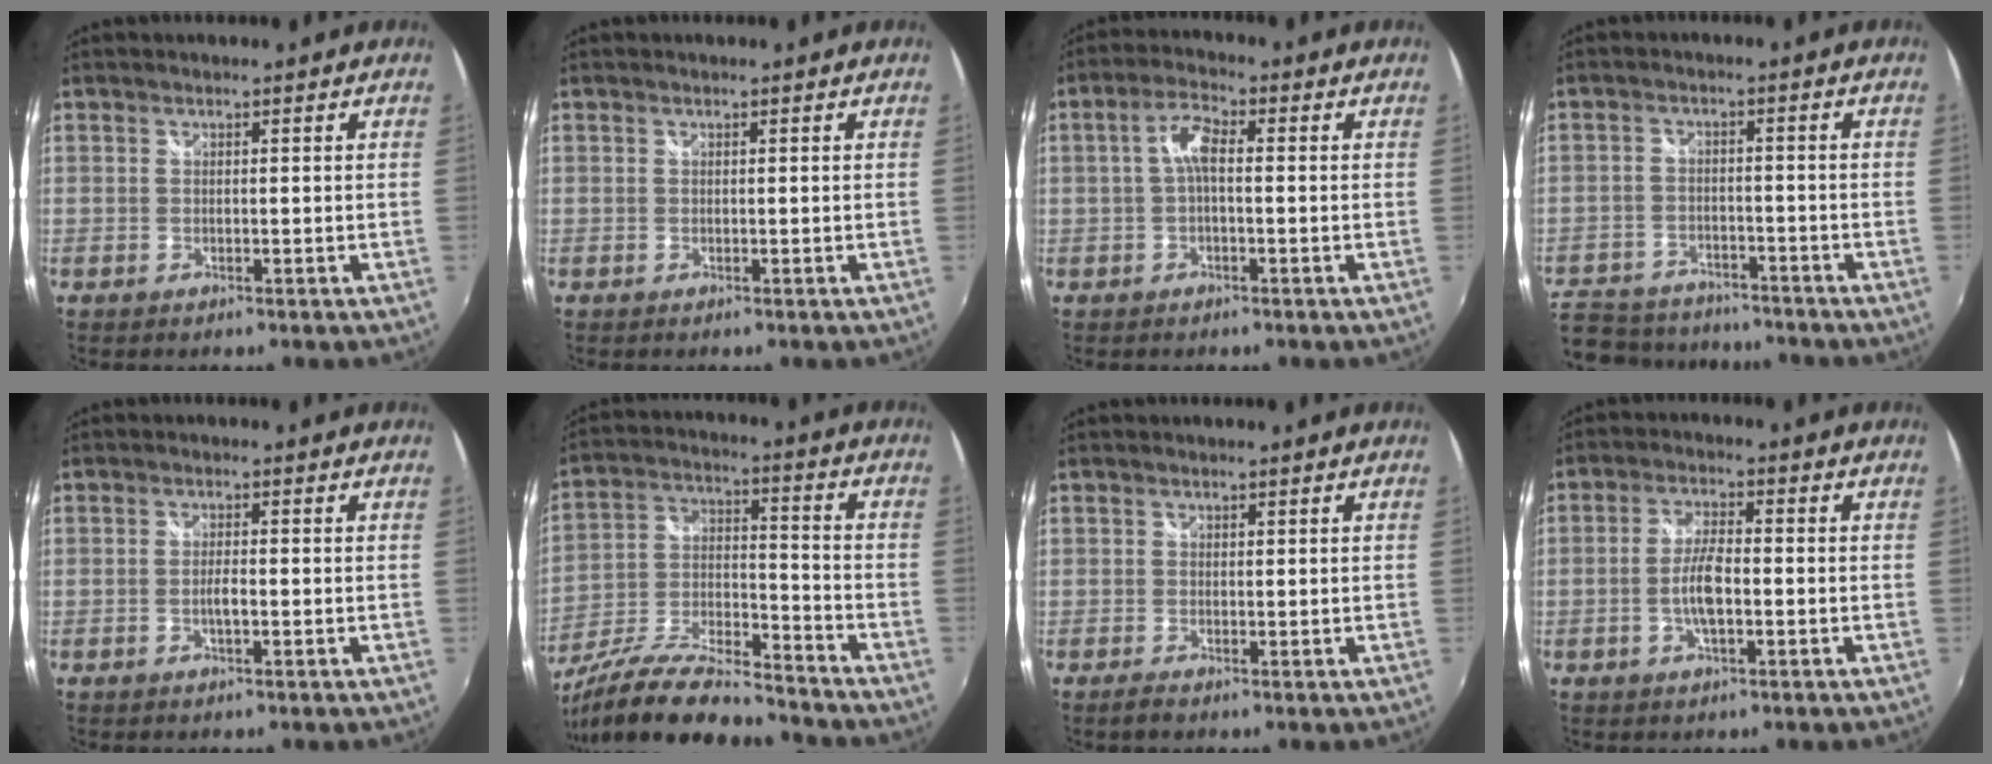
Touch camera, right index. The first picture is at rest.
{"total": 0.0}
{"total": 4.4, "force": [-0.2, 1.5, 4.1], "torque": [-0.084, 0.014, -0.004]}
{"total": 18.3, "force": [-13.7, 10.0, 6.8], "torque": [-0.197, 0.003, -0.202]}
{"total": 1.9, "force": [-0.7, 0.3, 1.8], "torque": [-0.036, 0.000, -0.012]}
{"total": 21.1, "force": [-17.1, 5.1, 11.3], "torque": [-0.228, -0.025, -0.293]}
{"total": 1.0, "force": [-0.5, 0.8, 0.5], "torque": [-0.012, -0.003, -0.011]}
{"total": 5.8, "force": [-1.5, 1.7, 5.3], "torque": [-0.107, 0.003, -0.028]}